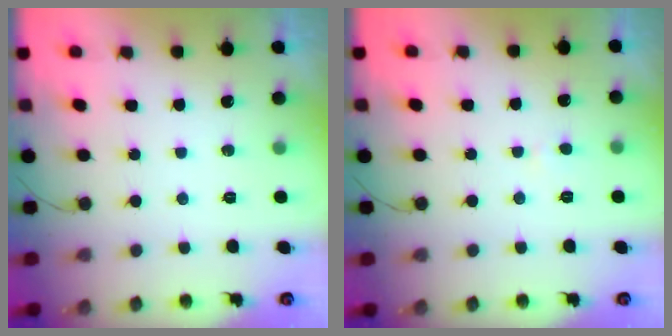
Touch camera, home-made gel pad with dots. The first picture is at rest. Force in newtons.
{"total": 2.2, "press": 2.2, "slide": 0.2}